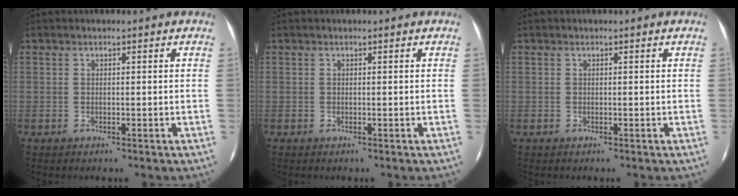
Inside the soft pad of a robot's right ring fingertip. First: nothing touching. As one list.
[{"total": 0.0}, {"total": 0.0}]